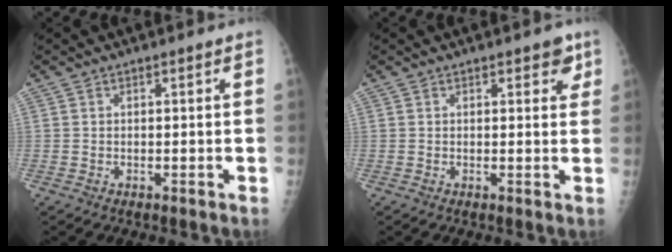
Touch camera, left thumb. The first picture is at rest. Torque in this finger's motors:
{"motor_torque": [0.33, 0.17, 0.03, -0.13, 0.09]}